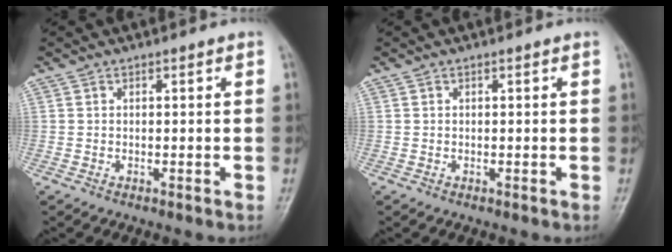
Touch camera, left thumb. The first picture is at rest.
{"total": 0.0}